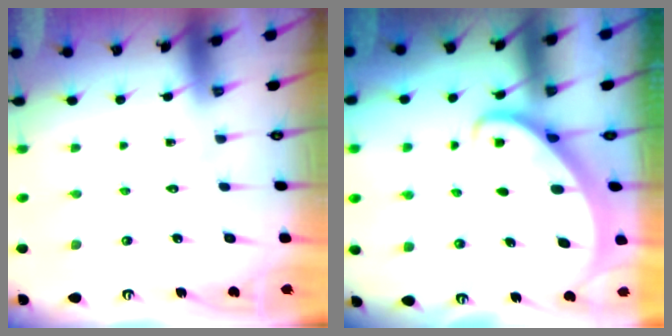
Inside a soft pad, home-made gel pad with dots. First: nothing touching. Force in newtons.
{"total": 2.3, "press": 2.3, "slide": 0.3}